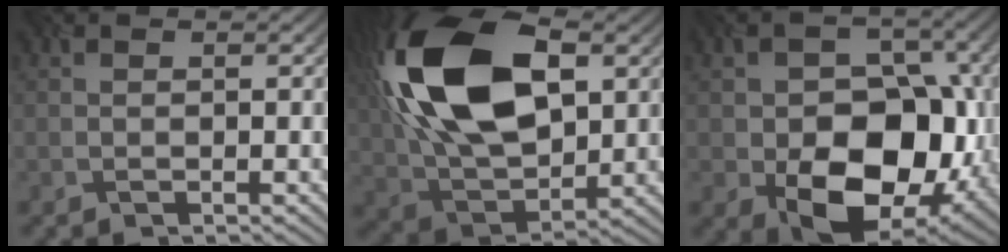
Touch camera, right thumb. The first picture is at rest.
{"total": 19.0, "force": [5.2, 11.1, 14.5], "torque": [-0.325, 0.022, 0.090]}
{"total": 13.8, "force": [-4.1, 9.4, 9.2], "torque": [-0.137, -0.028, -0.063]}